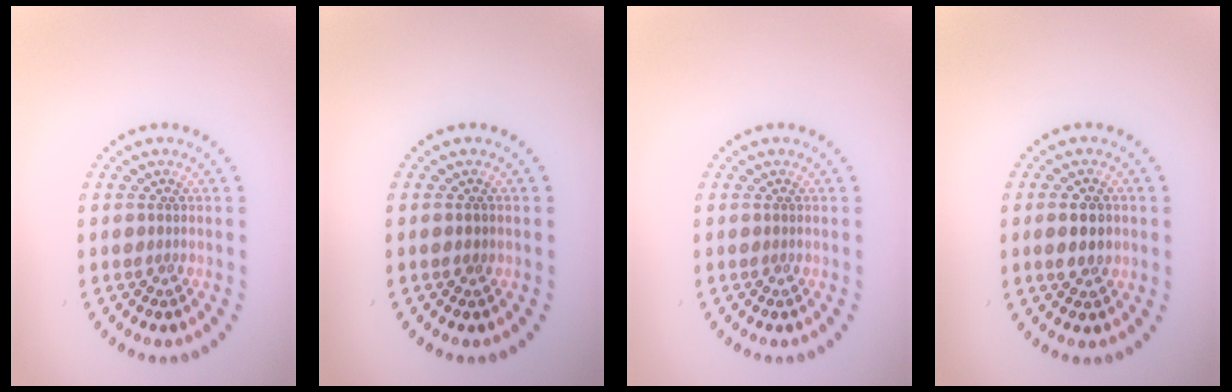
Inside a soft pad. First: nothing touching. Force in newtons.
{"total": 0.7, "press": 0.7, "slide": 0.2}
{"total": 0.0}
{"total": 2.9, "press": 2.9, "slide": 0.1}